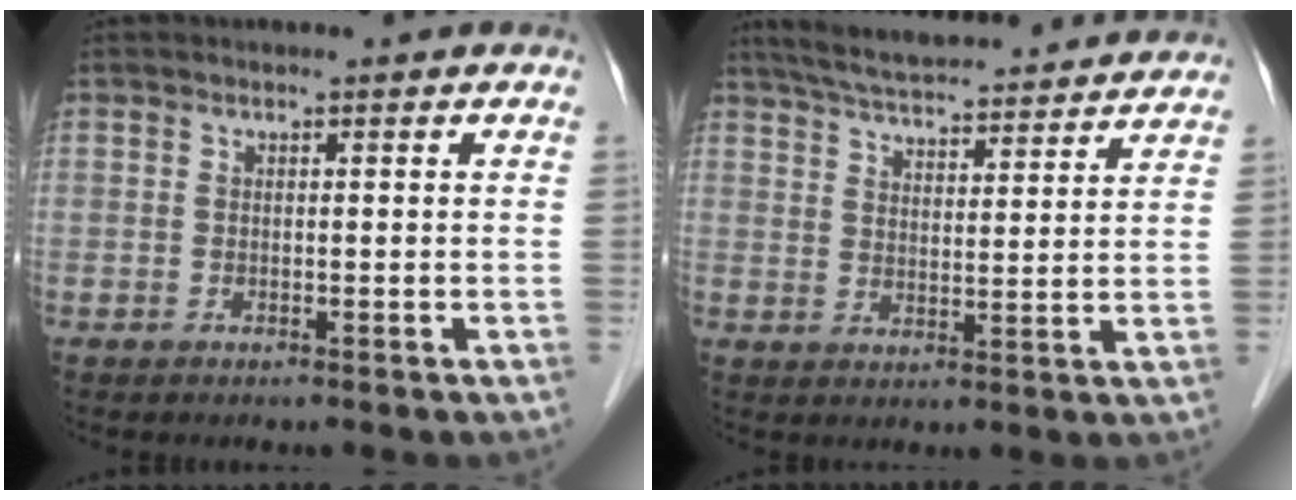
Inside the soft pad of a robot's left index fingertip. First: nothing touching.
{"total": 20.1, "force": [18.6, 2.7, 7.2], "torque": [-0.117, 0.029, 0.257]}